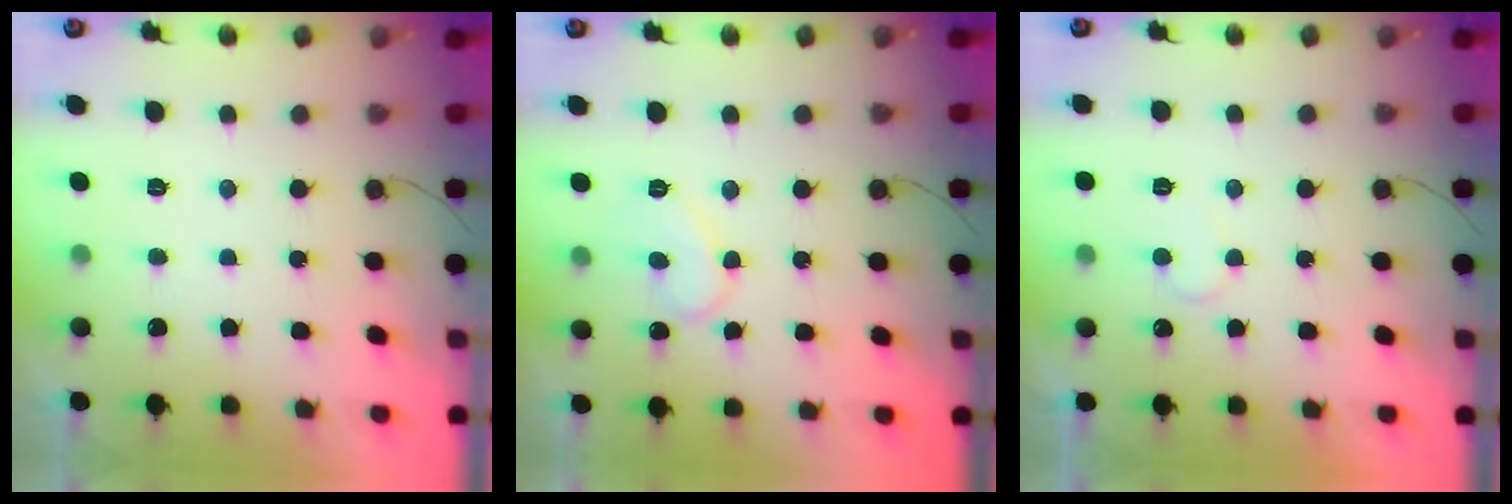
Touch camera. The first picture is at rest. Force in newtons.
{"total": 8.3, "press": 8.2, "slide": 0.6}
{"total": 6.1, "press": 6.1, "slide": 0.4}